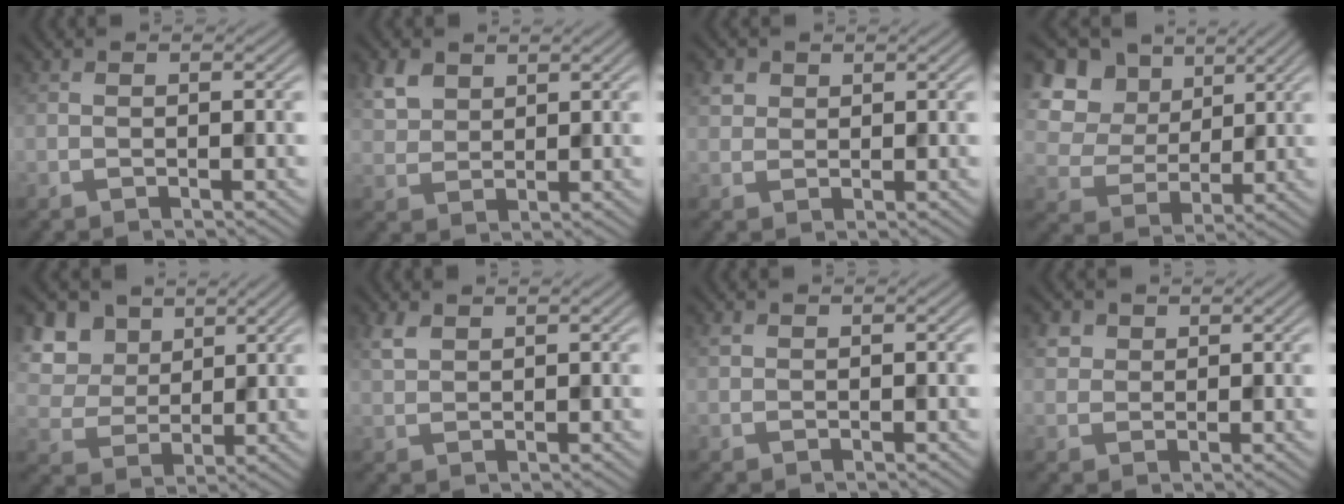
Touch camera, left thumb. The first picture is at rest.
{"total": 4.1, "force": [2.3, 2.6, 2.0], "torque": [-0.055, 0.002, 0.053]}
{"total": 2.1, "force": [1.1, 1.7, 0.6], "torque": [-0.019, 0.002, 0.022]}
{"total": 13.2, "force": [6.0, 10.0, 6.2], "torque": [-0.194, 0.031, 0.136]}
{"total": 8.7, "force": [4.3, 6.3, 4.1], "torque": [-0.151, 0.001, 0.095]}
{"total": 2.2, "force": [1.4, 1.1, 1.3], "torque": [-0.036, 0.004, 0.032]}
{"total": 0.6, "force": [0.4, 0.4, 0.3], "torque": [-0.008, 0.001, 0.009]}
{"total": 2.4, "force": [1.3, 1.9, 0.7], "torque": [-0.023, 0.002, 0.026]}